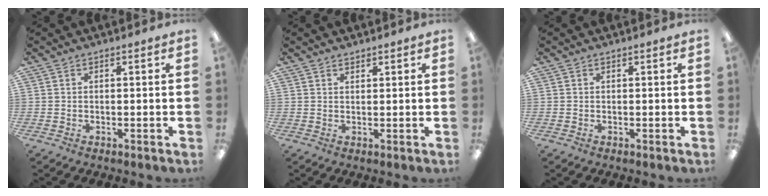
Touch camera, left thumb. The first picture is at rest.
{"total": 1.1, "force": [1.1, 0.2, 0.0], "torque": [-0.001, -0.002, 0.022]}
{"total": 0.0}